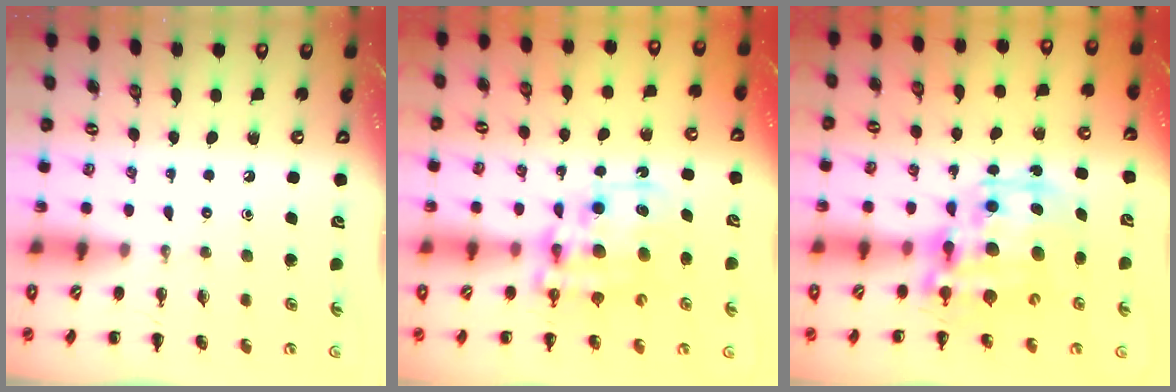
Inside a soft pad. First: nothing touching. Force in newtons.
{"total": 12.7, "press": 12.4, "slide": 3.0}
{"total": 15.4, "press": 15.0, "slide": 3.4}